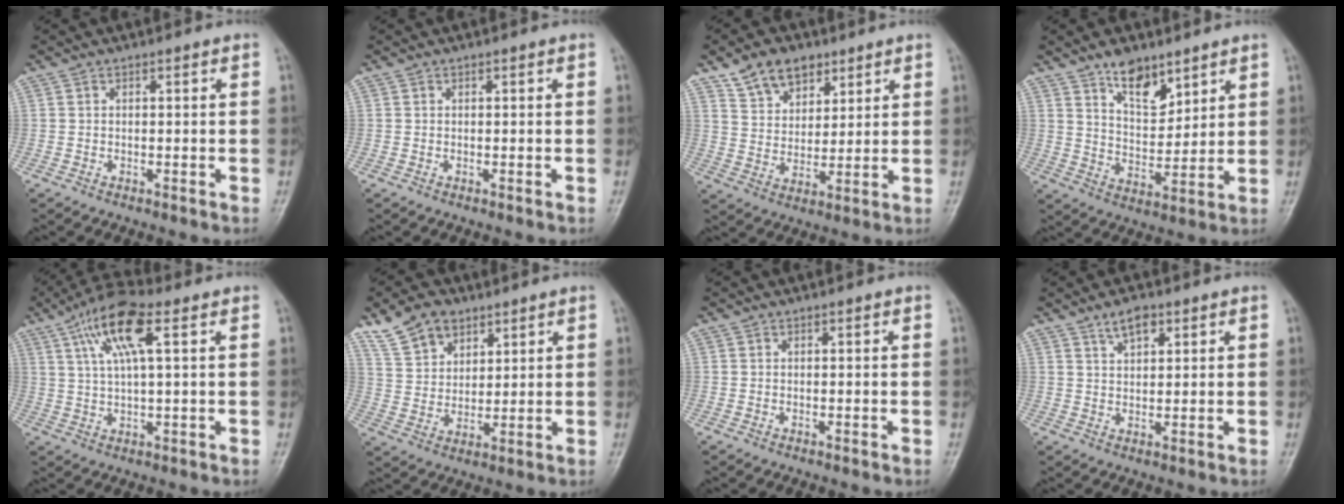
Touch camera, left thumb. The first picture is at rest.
{"total": 0.0}
{"total": 9.4, "force": [6.0, 6.0, 4.2], "torque": [-0.042, -0.030, 0.109]}
{"total": 8.9, "force": [6.1, 4.3, 4.7], "torque": [-0.049, -0.048, 0.111]}
{"total": 10.4, "force": [4.3, 2.7, 9.1], "torque": [-0.183, 0.008, 0.078]}
{"total": 9.3, "force": [6.1, 5.8, 3.8], "torque": [-0.049, -0.022, 0.121]}
{"total": 0.0}
{"total": 4.1, "force": [2.6, 1.9, 2.5], "torque": [-0.034, -0.010, 0.047]}